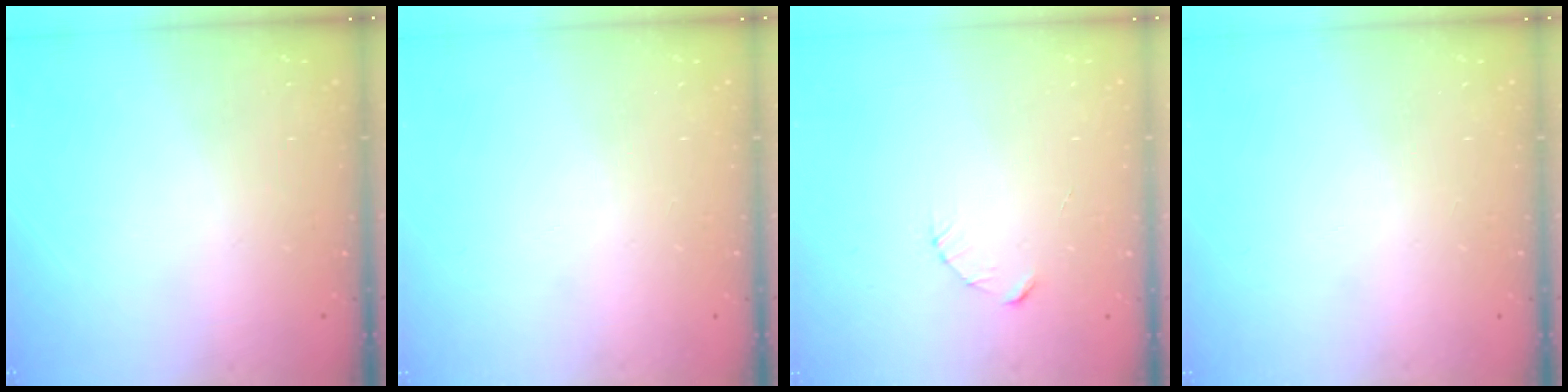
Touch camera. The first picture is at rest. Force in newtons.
{"total": 0.0}
{"total": 2.3, "press": 2.3, "slide": 0.3}
{"total": 0.0}